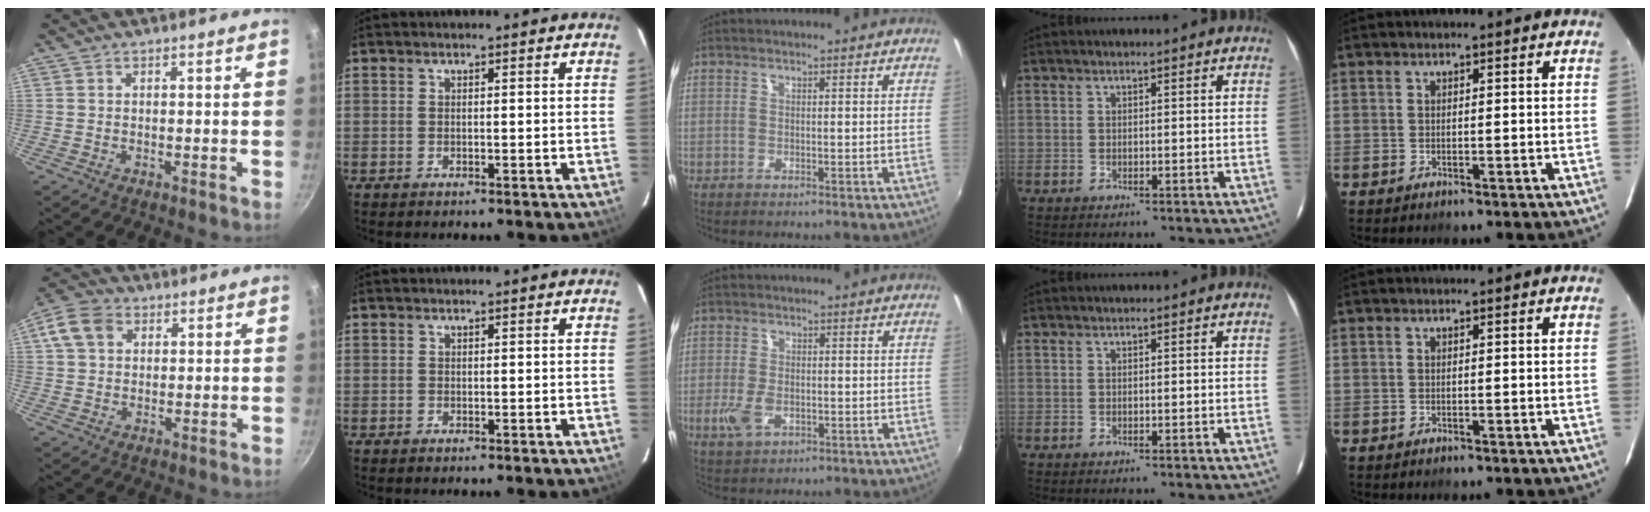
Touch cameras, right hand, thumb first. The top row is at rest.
{"thumb": {"total": 7.4, "force": [2.3, 5.8, 3.9], "torque": [-0.055, 0.006, 0.030]}, "middle": {"total": 4.8, "force": [-1.5, 2.9, 3.5], "torque": [-0.082, -0.008, -0.025]}}